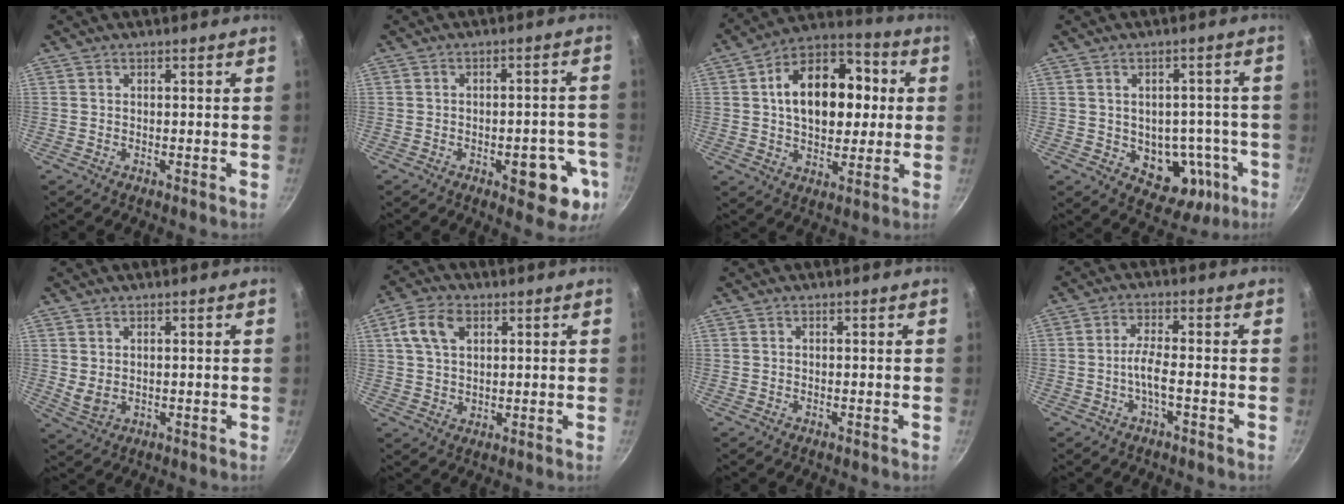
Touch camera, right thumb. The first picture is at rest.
{"total": 10.2, "force": [-4.2, 4.1, 8.3], "torque": [-0.072, 0.028, -0.044]}
{"total": 18.6, "force": [2.8, 11.7, 14.2], "torque": [-0.184, 0.024, 0.040]}
{"total": 10.9, "force": [-3.2, 7.8, 6.8], "torque": [-0.050, 0.027, -0.025]}
{"total": 3.0, "force": [0.5, 1.9, 2.2], "torque": [-0.044, -0.006, 0.021]}
{"total": 7.9, "force": [2.9, 5.1, 5.3], "torque": [-0.093, 0.000, 0.053]}
{"total": 0.0}
{"total": 3.7, "force": [-1.2, 1.0, 3.3], "torque": [-0.069, 0.017, -0.024]}